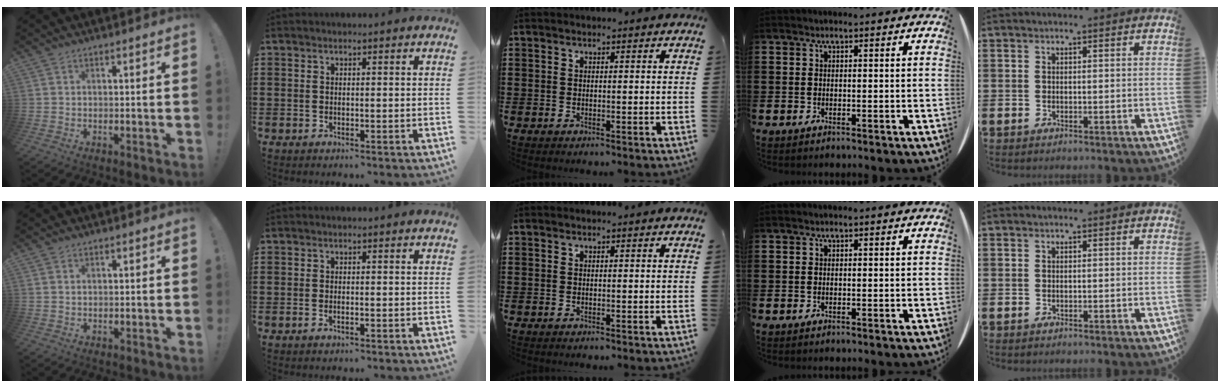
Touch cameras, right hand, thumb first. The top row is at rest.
{"thumb": {"total": 0.8, "force": [0.5, 0.6, 0.3], "torque": [-0.005, 0.000, 0.010]}, "index": {"total": 0.7, "force": [-0.5, 0.2, 0.5], "torque": [-0.012, -0.004, -0.008]}}